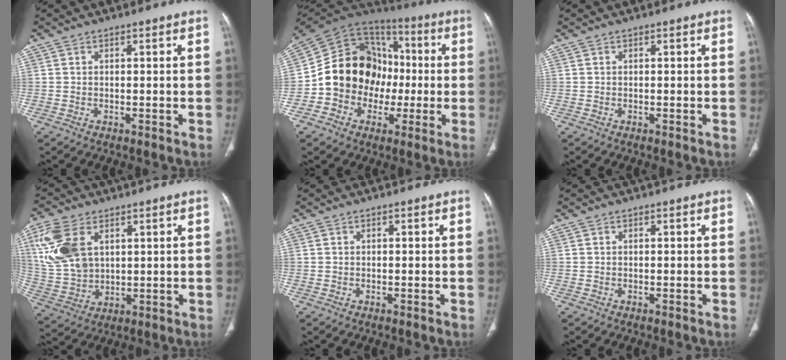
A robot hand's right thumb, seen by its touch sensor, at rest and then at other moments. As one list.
[{"total": 19.1, "force": [-1.9, 15.9, 10.4], "torque": [-0.140, 0.048, -0.033]}, {"total": 0.0}, {"total": 13.7, "force": [5.0, 8.6, 9.4], "torque": [-0.203, -0.009, 0.113]}, {"total": 0.0}, {"total": 0.0}]